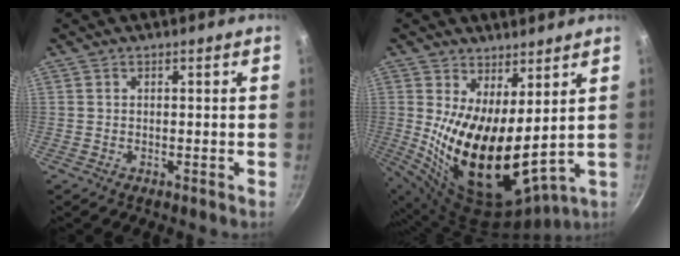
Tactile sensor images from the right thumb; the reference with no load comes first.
{"total": 16.4, "force": [3.2, 7.7, 14.1], "torque": [-0.241, -0.054, 0.073]}